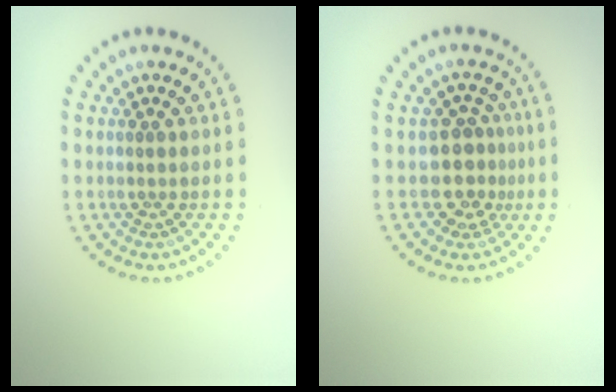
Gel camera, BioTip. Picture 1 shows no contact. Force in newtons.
{"total": 3.0, "press": 2.1, "slide": 2.1}